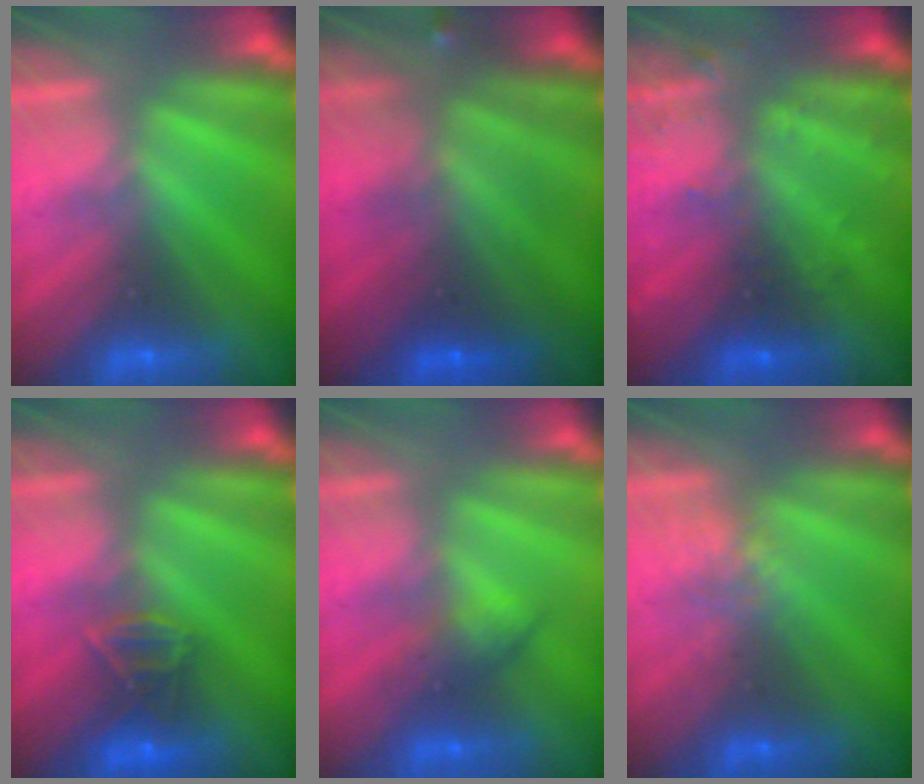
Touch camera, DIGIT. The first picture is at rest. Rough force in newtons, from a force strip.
{"total": 7.7}
{"total": 3.0}
{"total": 2.8}
{"total": 2.9}
{"total": 2.2}